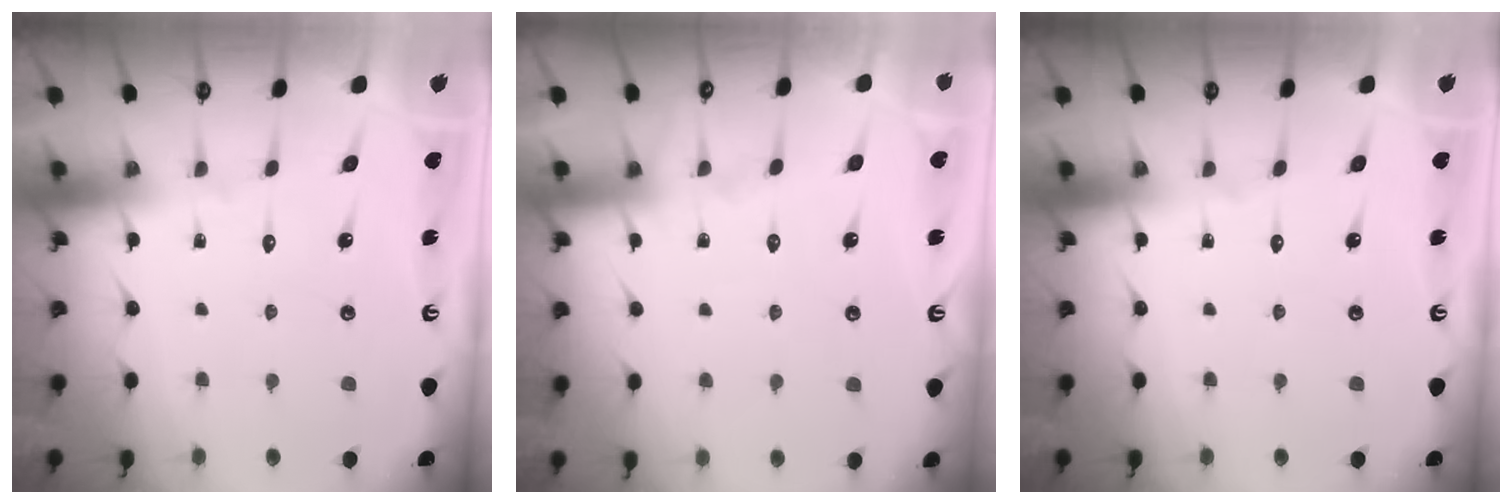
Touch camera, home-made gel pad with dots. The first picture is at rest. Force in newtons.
{"total": 5.1, "press": 5.1, "slide": 0.7}
{"total": 0.0}